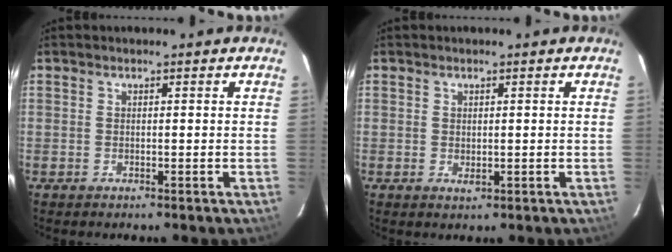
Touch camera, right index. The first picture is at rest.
{"total": 1.2, "force": [0.1, 0.8, 0.8], "torque": [-0.013, -0.001, 0.004]}